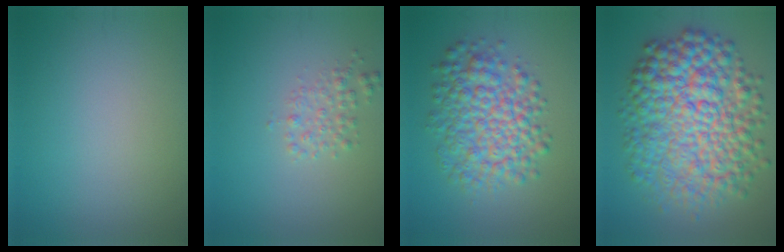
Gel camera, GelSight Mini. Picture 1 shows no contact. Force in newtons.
{"total": 1.7, "press": 1.7, "slide": 0.1}
{"total": 6.8, "press": 6.8, "slide": 0.0}
{"total": 11.5, "press": 11.5, "slide": 0.1}